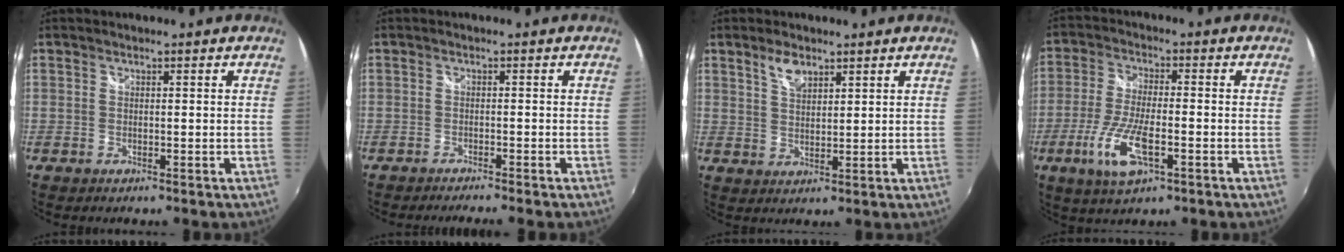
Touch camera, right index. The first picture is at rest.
{"total": 3.7, "force": [-3.3, -0.3, 1.5], "torque": [-0.037, -0.011, -0.055]}
{"total": 4.2, "force": [2.8, 1.9, 2.5], "torque": [-0.040, 0.005, 0.051]}
{"total": 10.4, "force": [-4.1, 3.2, 9.0], "torque": [-0.193, -0.014, -0.078]}